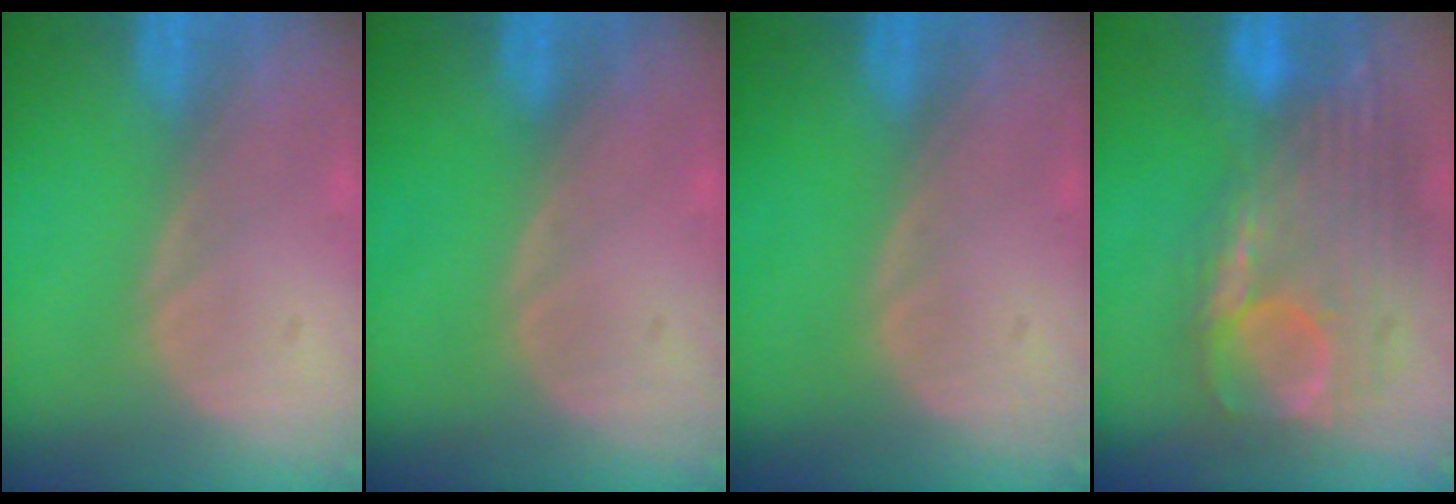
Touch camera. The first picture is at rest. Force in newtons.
{"total": 0.0}
{"total": 0.0}
{"total": 12.8, "press": 10.8, "slide": 6.9}